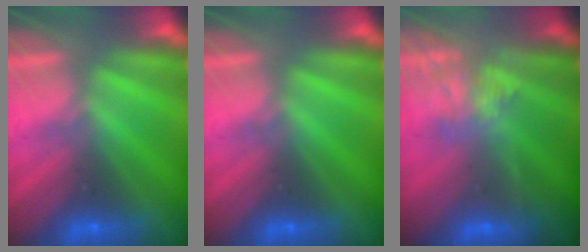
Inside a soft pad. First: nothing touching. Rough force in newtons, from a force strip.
{"total": 0.0}
{"total": 9.7}